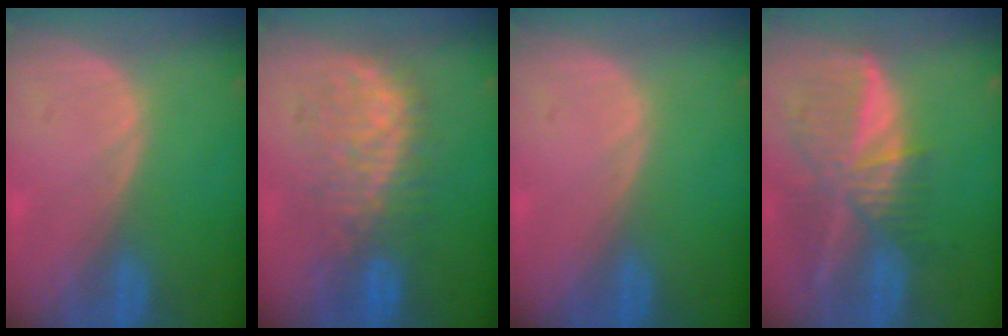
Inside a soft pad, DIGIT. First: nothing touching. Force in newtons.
{"total": 8.7, "press": 8.6, "slide": 1.6}
{"total": 0.0}
{"total": 9.2, "press": 8.0, "slide": 4.6}